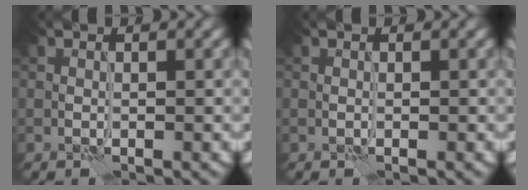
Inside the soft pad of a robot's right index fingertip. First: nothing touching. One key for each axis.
{"total": 0.0}